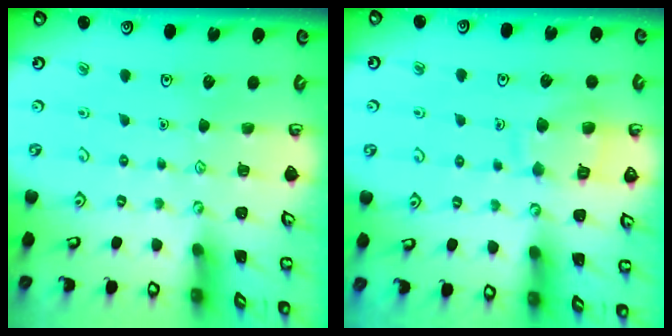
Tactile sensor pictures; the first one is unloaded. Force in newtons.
{"total": 10.7, "press": 10.7, "slide": 0.9}